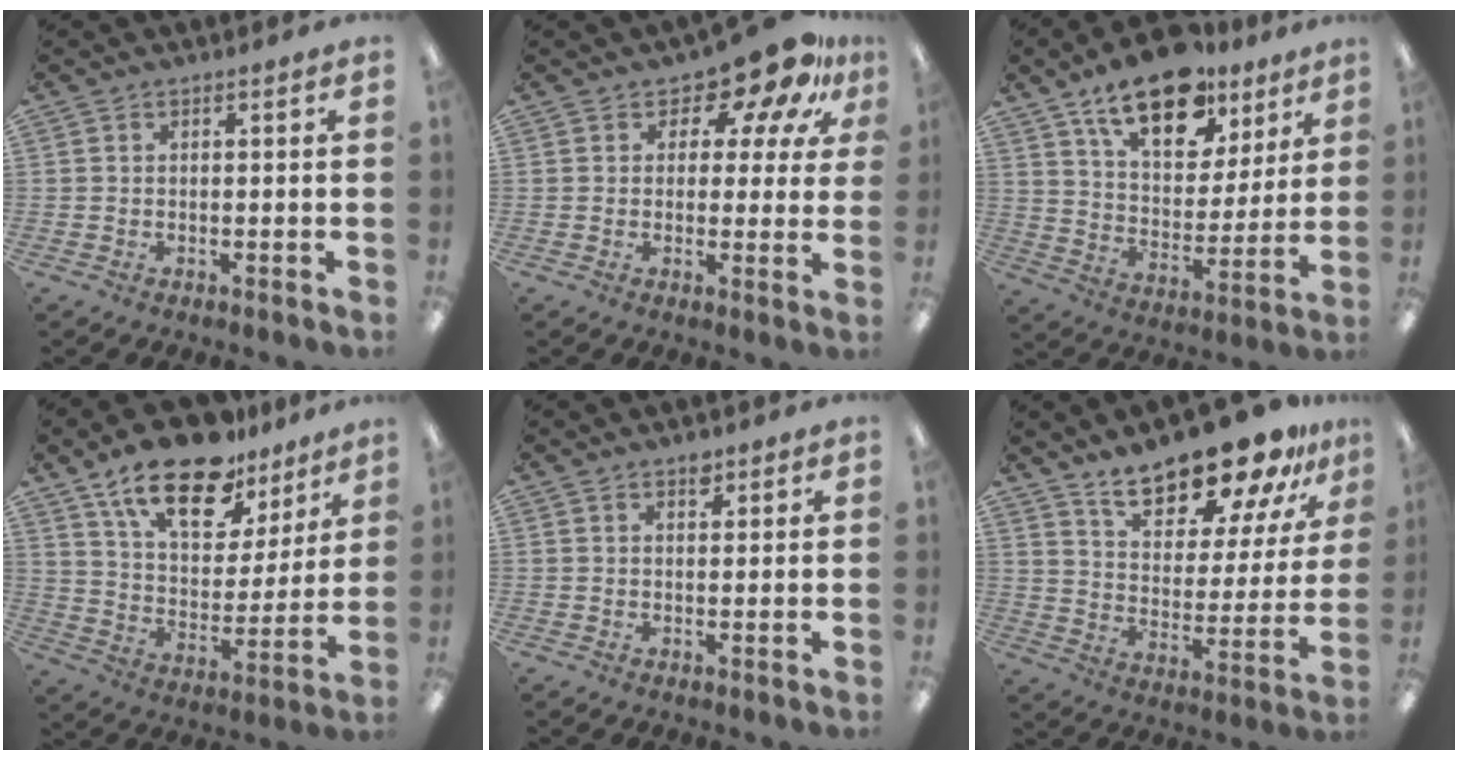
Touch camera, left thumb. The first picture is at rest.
{"total": 10.5, "force": [7.7, 4.9, 5.2], "torque": [-0.079, -0.057, 0.135]}
{"total": 18.8, "force": [12.7, 9.4, 10.3], "torque": [-0.154, -0.066, 0.219]}
{"total": 19.8, "force": [13.4, 9.4, 11.2], "torque": [-0.190, -0.072, 0.234]}
{"total": 2.3, "force": [1.7, 1.2, 1.1], "torque": [0.001, -0.008, 0.025]}
{"total": 19.8, "force": [16.5, 6.4, 9.0], "torque": [-0.141, -0.115, 0.282]}